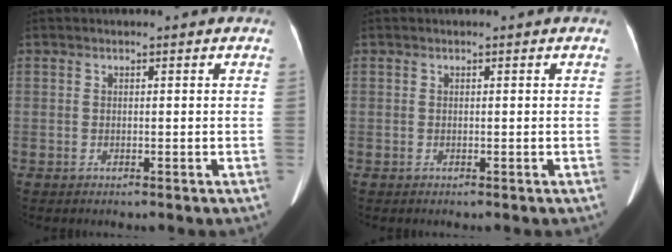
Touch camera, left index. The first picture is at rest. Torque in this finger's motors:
{"motor_torque": [0.01, 0.03, 0.01, 0.01]}